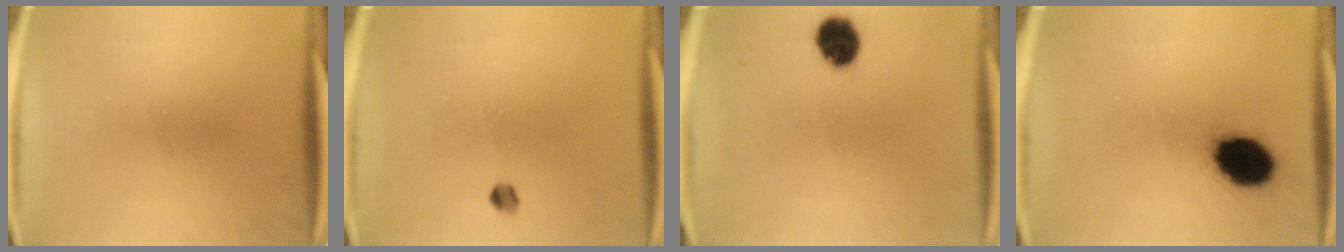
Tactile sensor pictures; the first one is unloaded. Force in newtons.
{"total": 1.7}
{"total": 7.5}
{"total": 12.5}